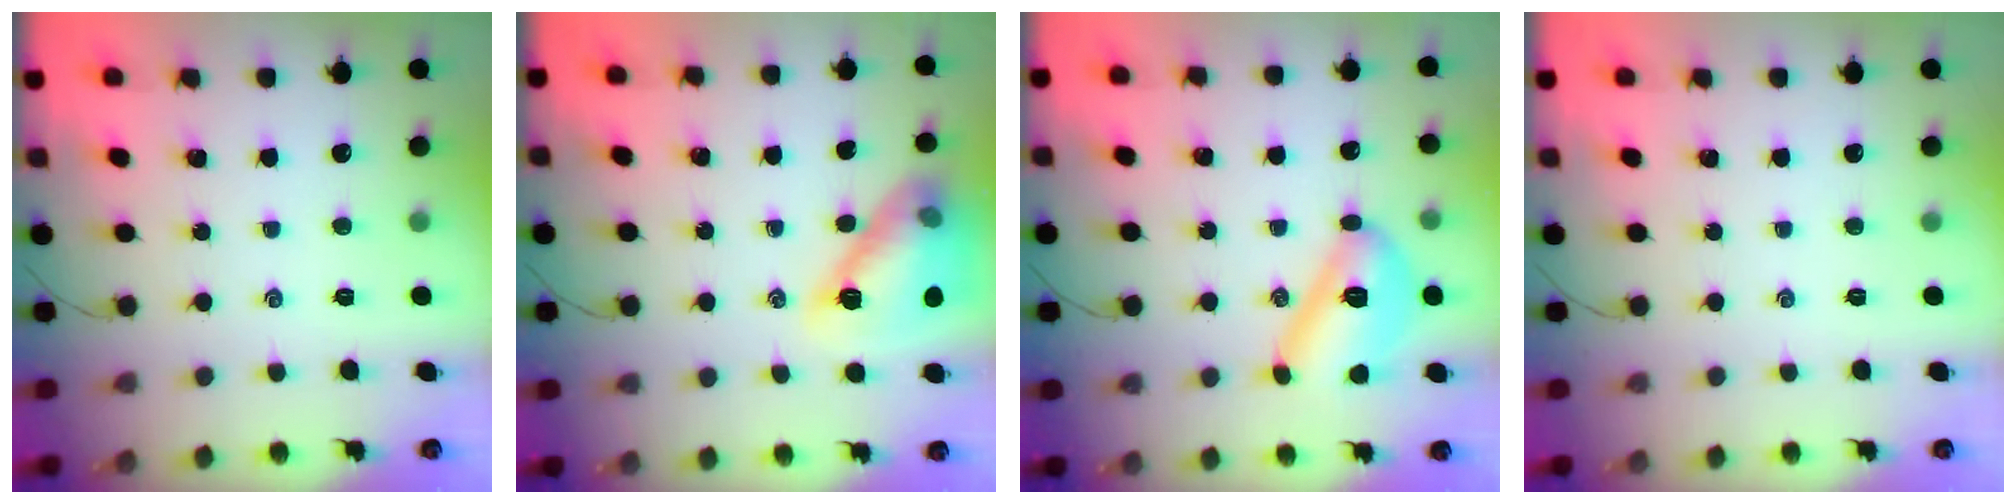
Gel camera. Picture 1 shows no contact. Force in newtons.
{"total": 14.2, "press": 14.2, "slide": 0.7}
{"total": 12.0, "press": 11.9, "slide": 0.8}
{"total": 0.0}